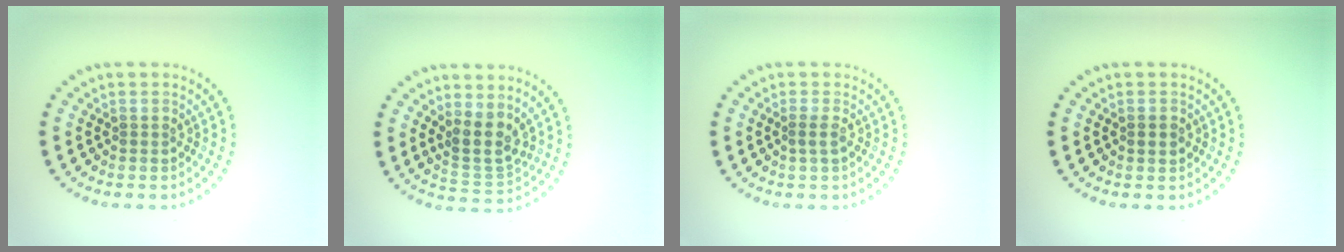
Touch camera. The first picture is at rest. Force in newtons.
{"total": 3.4, "press": 2.8, "slide": 1.8}
{"total": 0.7, "press": 0.5, "slide": 0.5}
{"total": 0.7, "press": 0.7, "slide": 0.1}